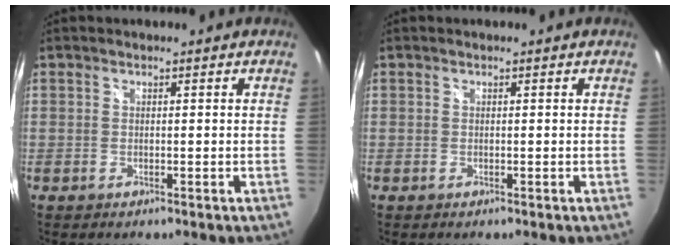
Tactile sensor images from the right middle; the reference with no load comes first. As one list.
[{"total": 0.0}]